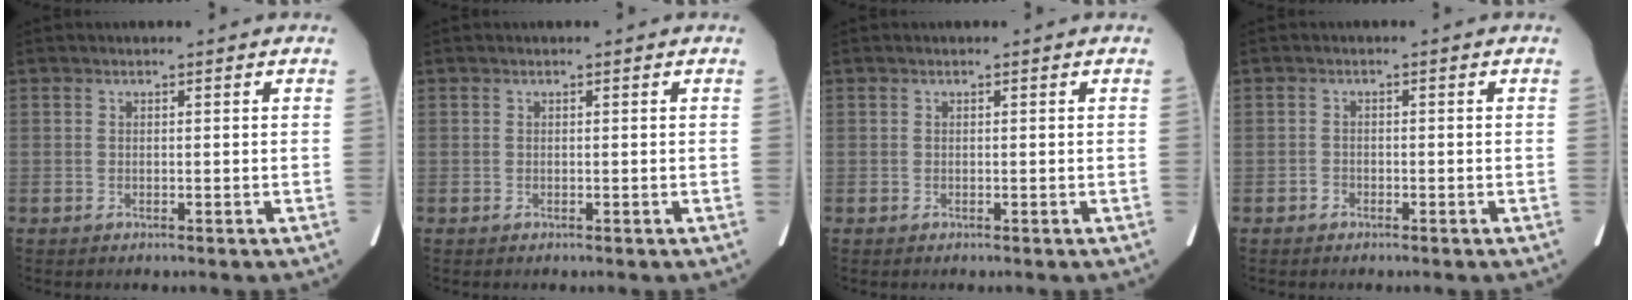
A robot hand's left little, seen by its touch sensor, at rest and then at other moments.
{"total": 0.0}
{"total": 0.0}
{"total": 1.0, "force": [-0.7, 0.6, 0.1], "torque": [-0.002, 0.003, -0.016]}